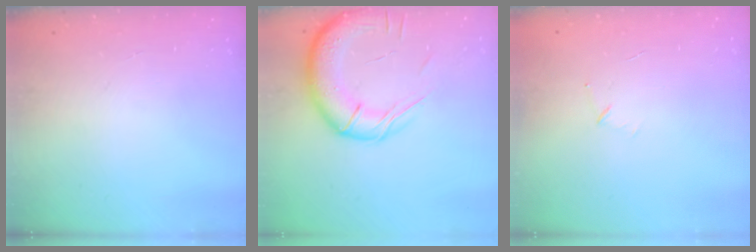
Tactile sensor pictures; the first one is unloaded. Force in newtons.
{"total": 15.7, "press": 15.3, "slide": 3.2}
{"total": 3.8, "press": 3.7, "slide": 1.0}